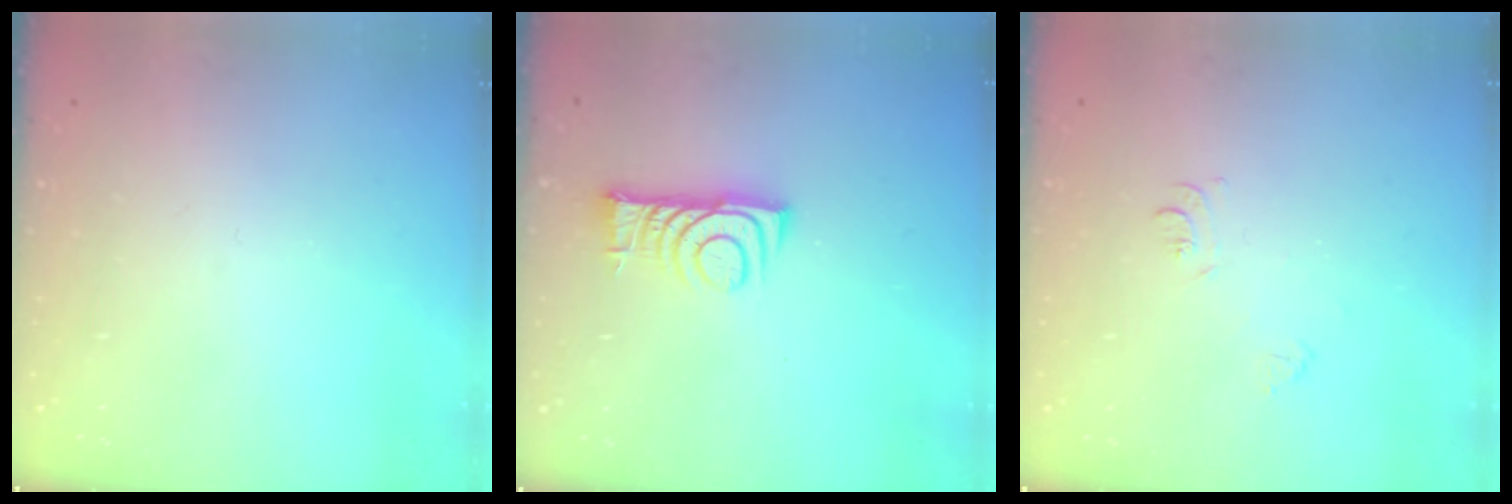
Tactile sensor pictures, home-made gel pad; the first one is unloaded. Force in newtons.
{"total": 8.3, "press": 8.3, "slide": 0.8}
{"total": 4.9, "press": 4.9, "slide": 0.7}